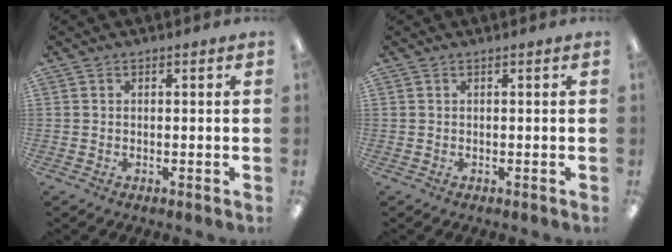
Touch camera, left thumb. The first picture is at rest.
{"total": 0.0}